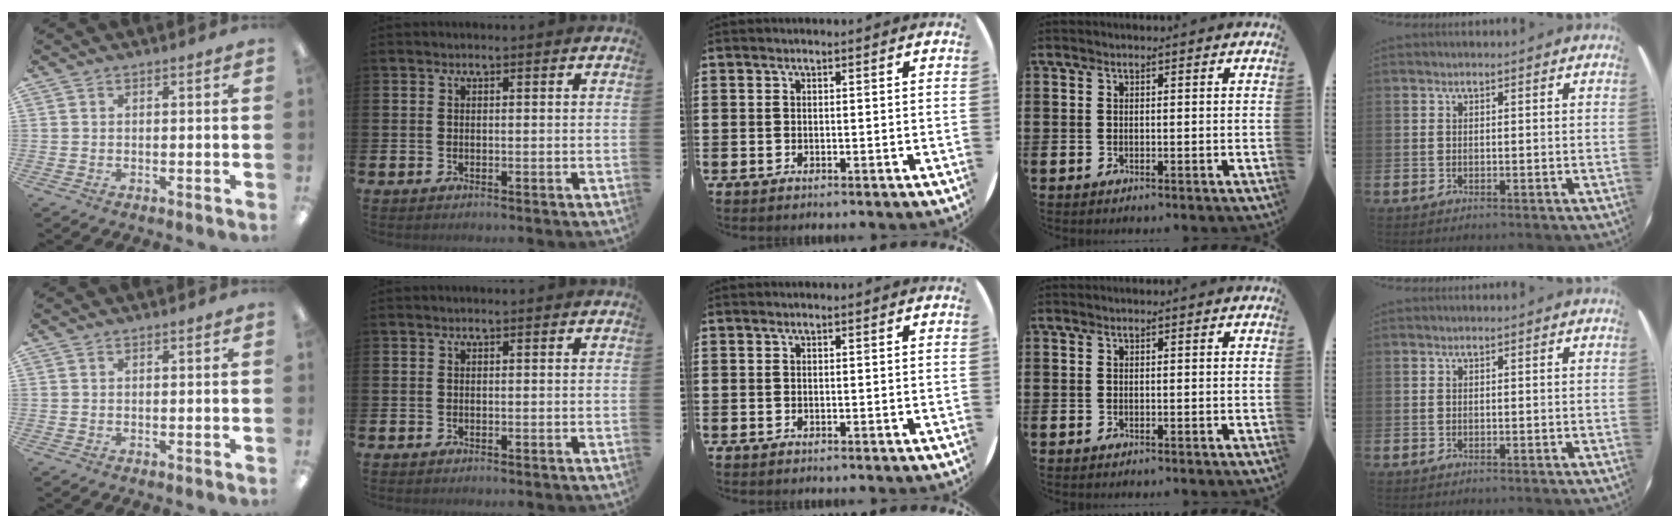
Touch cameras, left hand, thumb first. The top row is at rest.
{}